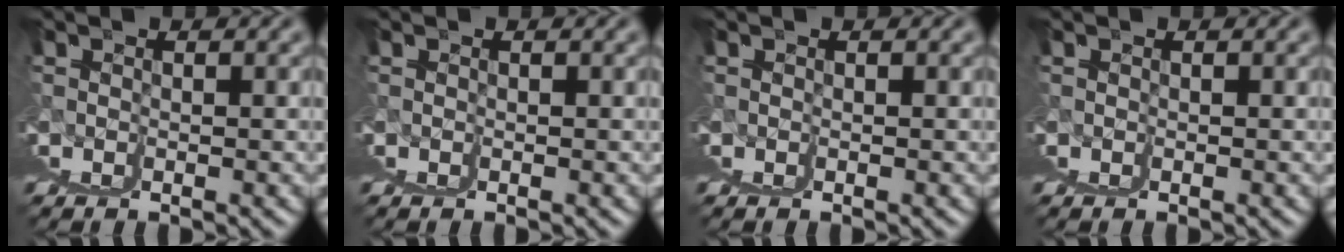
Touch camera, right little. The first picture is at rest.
{"total": 0.0}
{"total": 0.0}
{"total": 0.0}